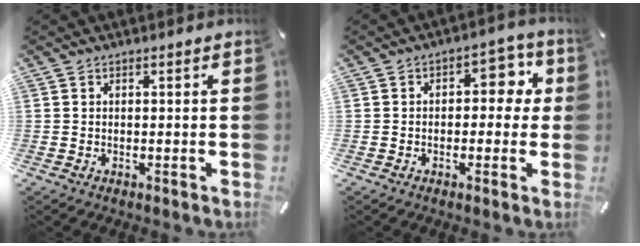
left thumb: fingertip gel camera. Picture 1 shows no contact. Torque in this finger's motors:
{"motor_torque": [-0.07, 0.31, 0.21, 0.34, 0.03]}